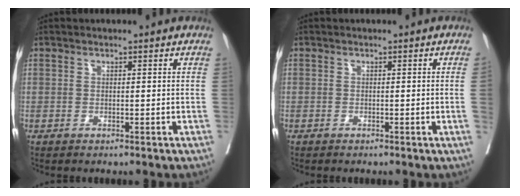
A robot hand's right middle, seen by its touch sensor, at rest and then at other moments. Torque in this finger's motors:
{"motor_torque": [-0.07, -0.75, -0.57, -0.21]}